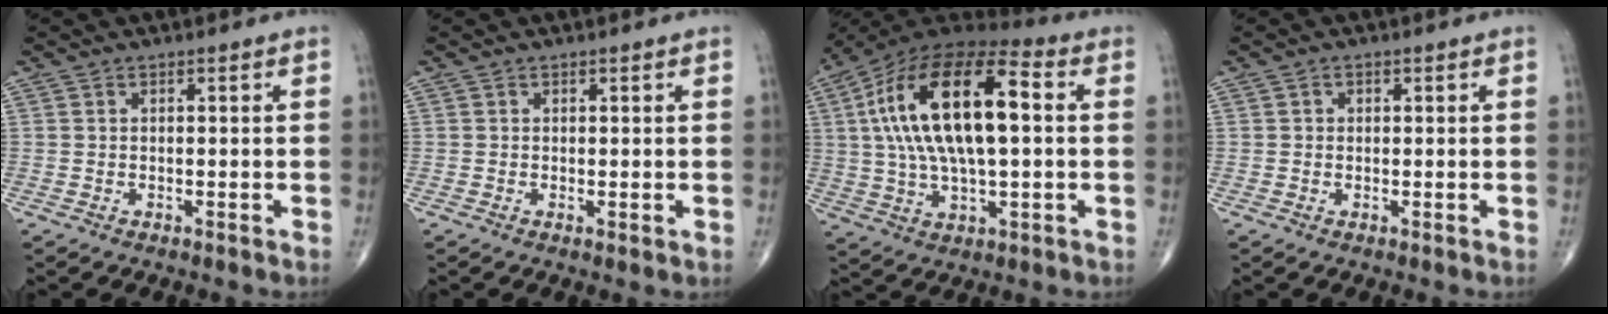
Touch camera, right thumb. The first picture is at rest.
{"total": 0.8, "force": [0.0, 0.3, 0.7], "torque": [-0.013, -0.004, -0.002]}
{"total": 24.0, "force": [3.2, 10.4, 21.4], "torque": [-0.401, 0.028, 0.044]}
{"total": 0.9, "force": [0.1, 0.9, 0.3], "torque": [0.001, 0.002, 0.000]}